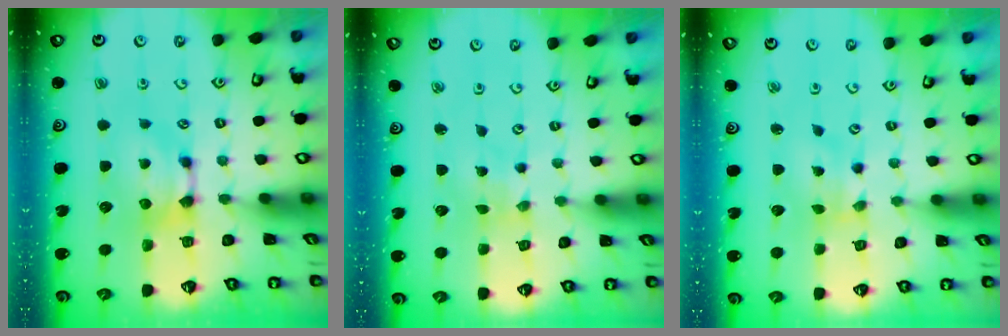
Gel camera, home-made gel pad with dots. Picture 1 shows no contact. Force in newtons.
{"total": 4.9, "press": 4.9, "slide": 0.3}
{"total": 2.4, "press": 2.2, "slide": 1.0}